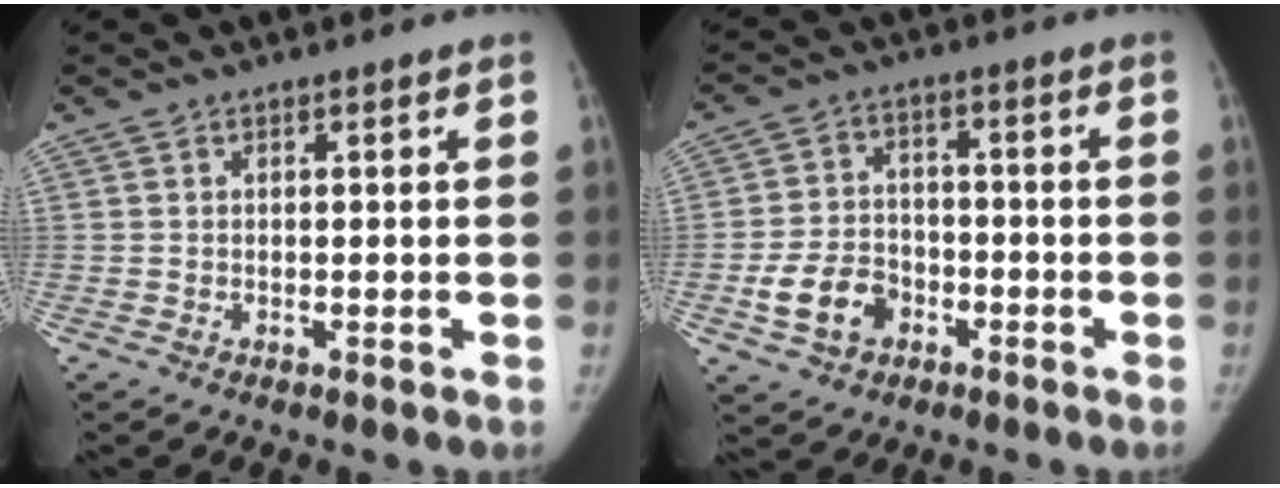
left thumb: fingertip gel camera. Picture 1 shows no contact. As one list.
[{"total": 9.1, "force": [-3.7, 6.8, 4.7], "torque": [-0.074, 0.024, -0.064]}]